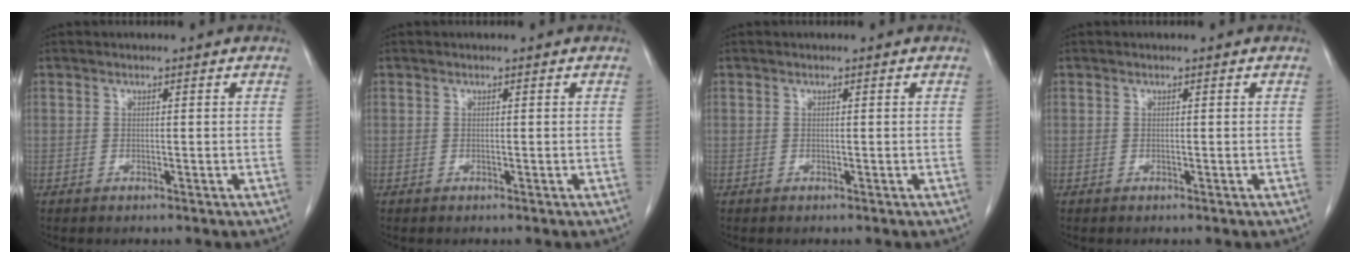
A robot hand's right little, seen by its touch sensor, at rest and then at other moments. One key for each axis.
{"total": 0.0}
{"total": 0.0}
{"total": 0.0}